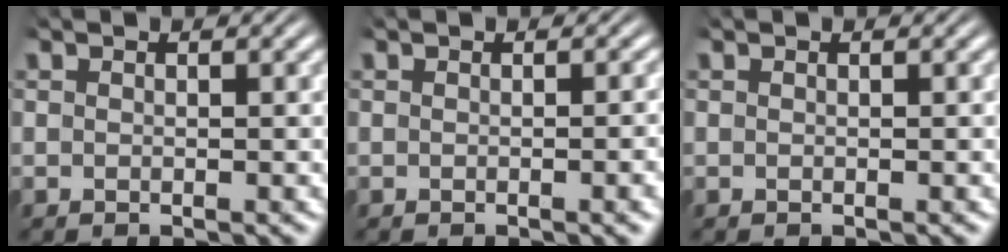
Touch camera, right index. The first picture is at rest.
{"total": 0.7, "force": [-0.4, -0.2, 0.5], "torque": [-0.007, 0.006, -0.008]}
{"total": 0.0}